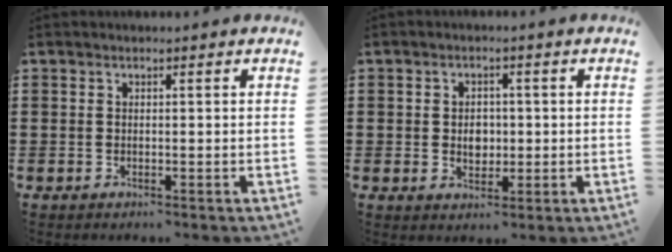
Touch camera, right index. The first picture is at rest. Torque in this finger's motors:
{"motor_torque": [2.14, 0.00, 0.12, 0.00]}